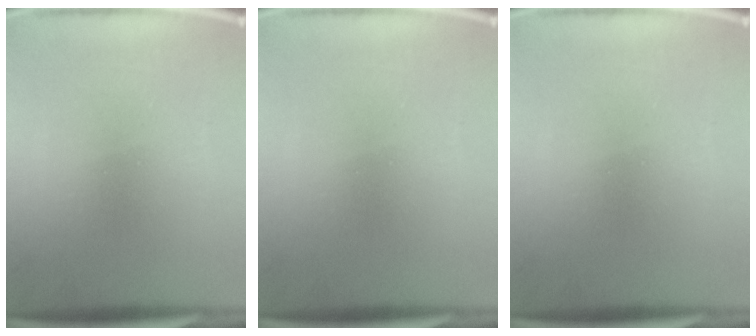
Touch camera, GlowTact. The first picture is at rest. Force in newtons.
{"total": 0.0}
{"total": 0.0}